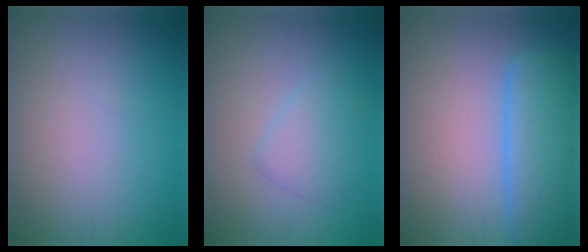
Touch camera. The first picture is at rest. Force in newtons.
{"total": 2.3, "press": 2.3, "slide": 0.1}
{"total": 6.6, "press": 6.6, "slide": 0.4}